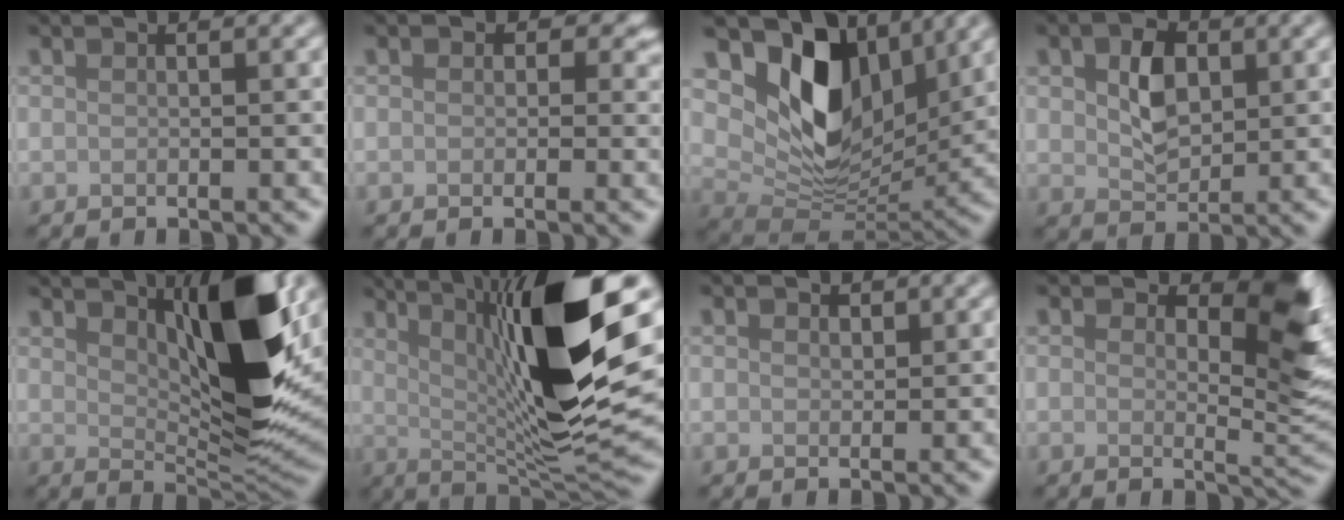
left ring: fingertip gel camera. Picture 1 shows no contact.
{"total": 3.3, "force": [0.9, 2.6, 1.9], "torque": [-0.016, -0.003, 0.003]}
{"total": 10.4, "force": [3.8, 6.3, 7.2], "torque": [-0.132, -0.022, 0.072]}
{"total": 4.1, "force": [0.9, 2.7, 2.9], "torque": [-0.058, 0.001, 0.014]}
{"total": 10.4, "force": [3.6, 3.3, 9.2], "torque": [-0.146, -0.009, 0.063]}
{"total": 15.6, "force": [4.0, 3.4, 14.7], "torque": [-0.227, 0.005, 0.063]}
{"total": 0.8, "force": [0.6, 0.5, 0.2], "torque": [-0.003, -0.003, 0.010]}
{"total": 6.8, "force": [2.6, 3.0, 5.4], "torque": [-0.064, -0.006, 0.037]}